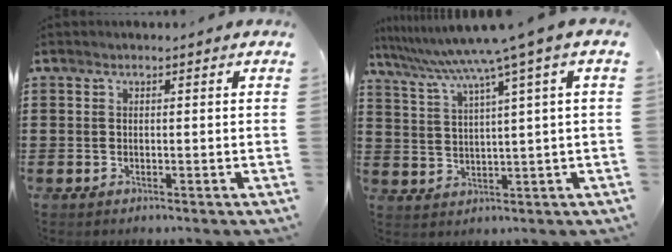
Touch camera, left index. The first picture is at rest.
{"total": 6.7, "force": [4.1, -1.0, 5.2], "torque": [-0.118, -0.035, 0.063]}